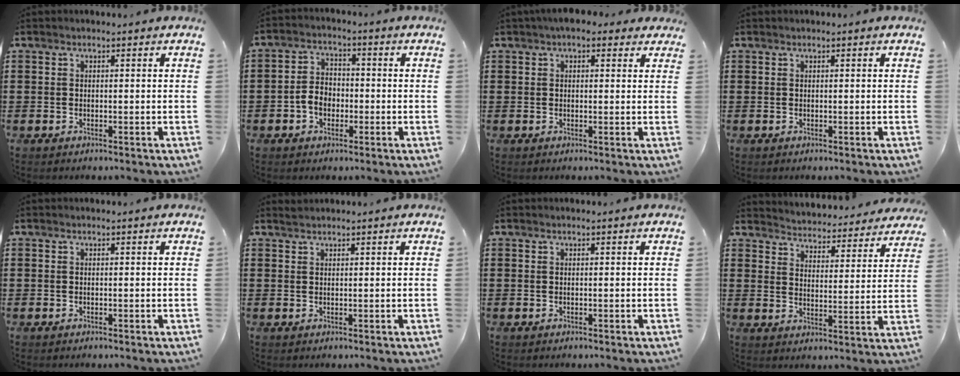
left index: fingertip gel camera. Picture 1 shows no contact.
{"total": 4.3, "force": [-1.5, 3.1, 2.5], "torque": [-0.066, 0.004, -0.035]}
{"total": 2.8, "force": [2.0, 1.4, 1.4], "torque": [-0.026, 0.003, 0.033]}
{"total": 0.0}
{"total": 0.0}
{"total": 0.9, "force": [0.9, 0.1, 0.1], "torque": [-0.004, 0.000, 0.018]}
{"total": 0.0}
{"total": 3.9, "force": [3.9, -0.3, -0.5], "torque": [-0.016, -0.039, 0.062]}